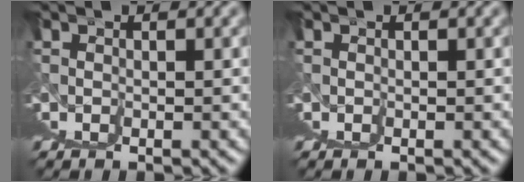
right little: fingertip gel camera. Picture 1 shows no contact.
{"total": 0.0}